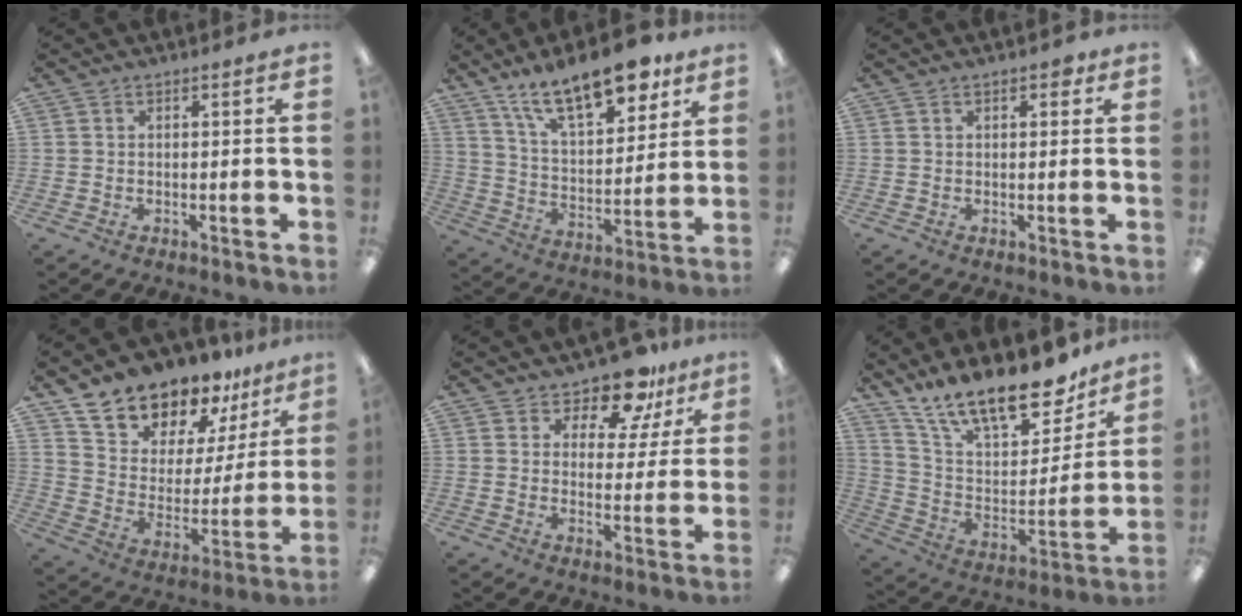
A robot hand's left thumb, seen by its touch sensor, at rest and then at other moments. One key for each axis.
{"total": 18.4, "fx": 13.1, "fy": 7.0, "fz": 10.7, "tx": -0.171, "ty": -0.069, "tz": 0.222}
{"total": 2.0, "fx": 1.0, "fy": 1.1, "fz": 1.3, "tx": -0.011, "ty": -0.001, "tz": 0.014}
{"total": 13.9, "fx": 12.8, "fy": 5.5, "fz": 0.9, "tx": -0.051, "ty": -0.119, "tz": 0.238}
{"total": 10.8, "fx": 8.9, "fy": 4.7, "fz": 4.0, "tx": -0.069, "ty": -0.059, "tz": 0.162}
{"total": 20.7, "fx": 16.3, "fy": 7.0, "fz": 10.6, "tx": -0.188, "ty": -0.110, "tz": 0.284}